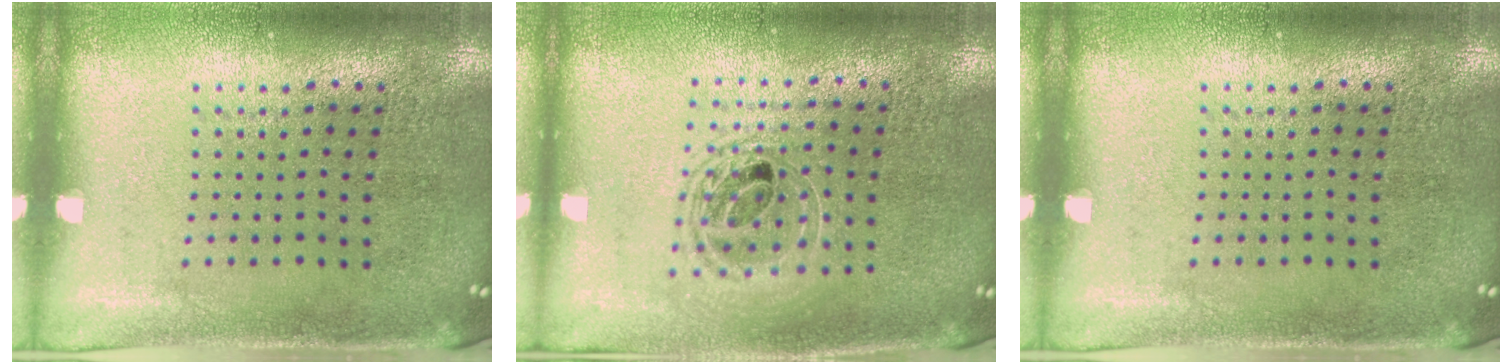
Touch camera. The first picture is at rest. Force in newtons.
{"total": 1.7, "press": 1.4, "slide": 0.9}
{"total": 0.0}